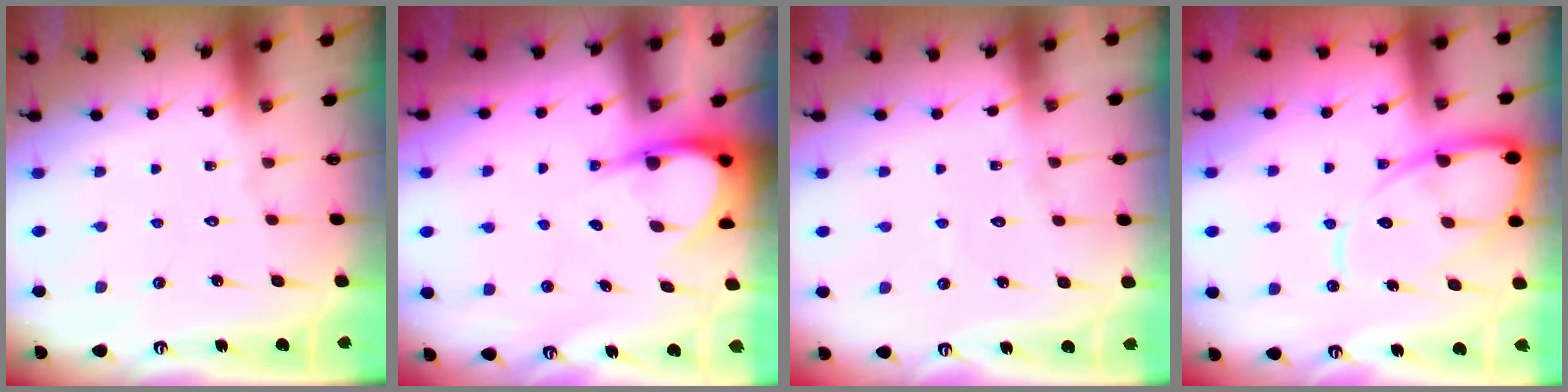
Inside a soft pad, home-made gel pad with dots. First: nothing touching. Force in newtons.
{"total": 5.1, "press": 5.1, "slide": 0.4}
{"total": 3.1, "press": 3.0, "slide": 0.3}
{"total": 12.5, "press": 12.5, "slide": 1.2}